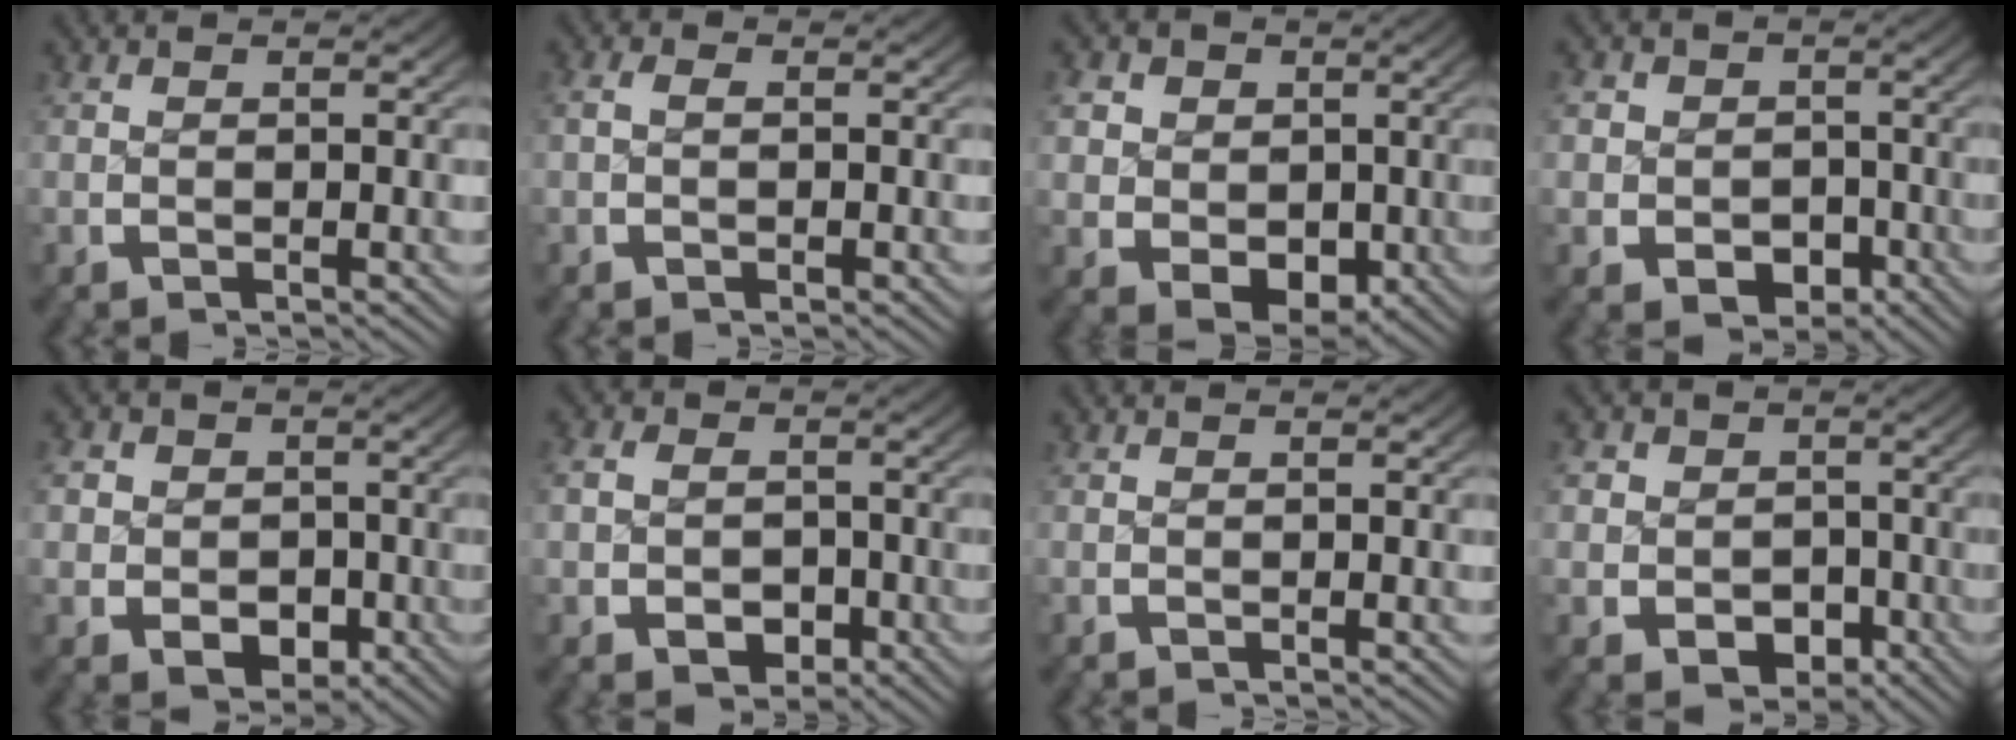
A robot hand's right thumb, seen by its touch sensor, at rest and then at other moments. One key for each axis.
{"total": 1.1, "fx": 0.0, "fy": 0.8, "fz": 0.8, "tx": -0.015, "ty": 0.001, "tz": -0.001}
{"total": 8.5, "fx": 0.1, "fy": 7.0, "fz": 4.9, "tx": -0.113, "ty": -0.040, "tz": 0.019}
{"total": 5.6, "fx": -1.0, "fy": 5.0, "fz": 2.3, "tx": -0.041, "ty": -0.019, "tz": -0.012}
{"total": 6.4, "fx": -0.7, "fy": 5.5, "fz": 3.1, "tx": -0.060, "ty": -0.023, "tz": -0.005}
{"total": 4.7, "fx": -0.6, "fy": 4.0, "fz": 2.4, "tx": -0.041, "ty": -0.015, "tz": -0.005}
{"total": 0.0}
{"total": 6.4, "fx": -1.0, "fy": 5.7, "fz": 2.7, "tx": -0.052, "ty": -0.023, "tz": -0.009}